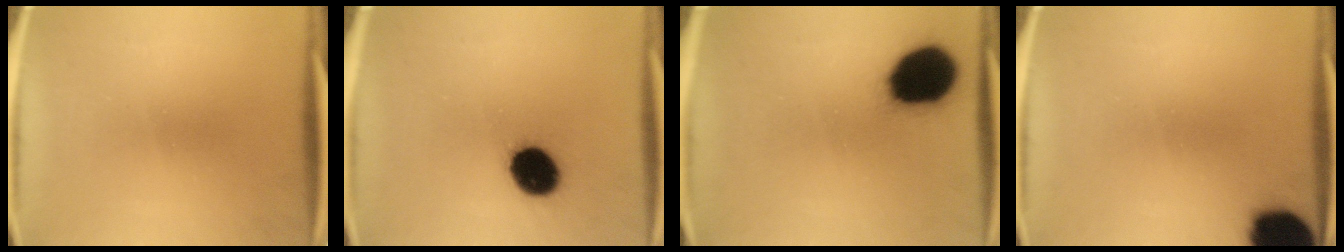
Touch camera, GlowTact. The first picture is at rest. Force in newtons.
{"total": 12.1}
{"total": 19.4}
{"total": 16.8}